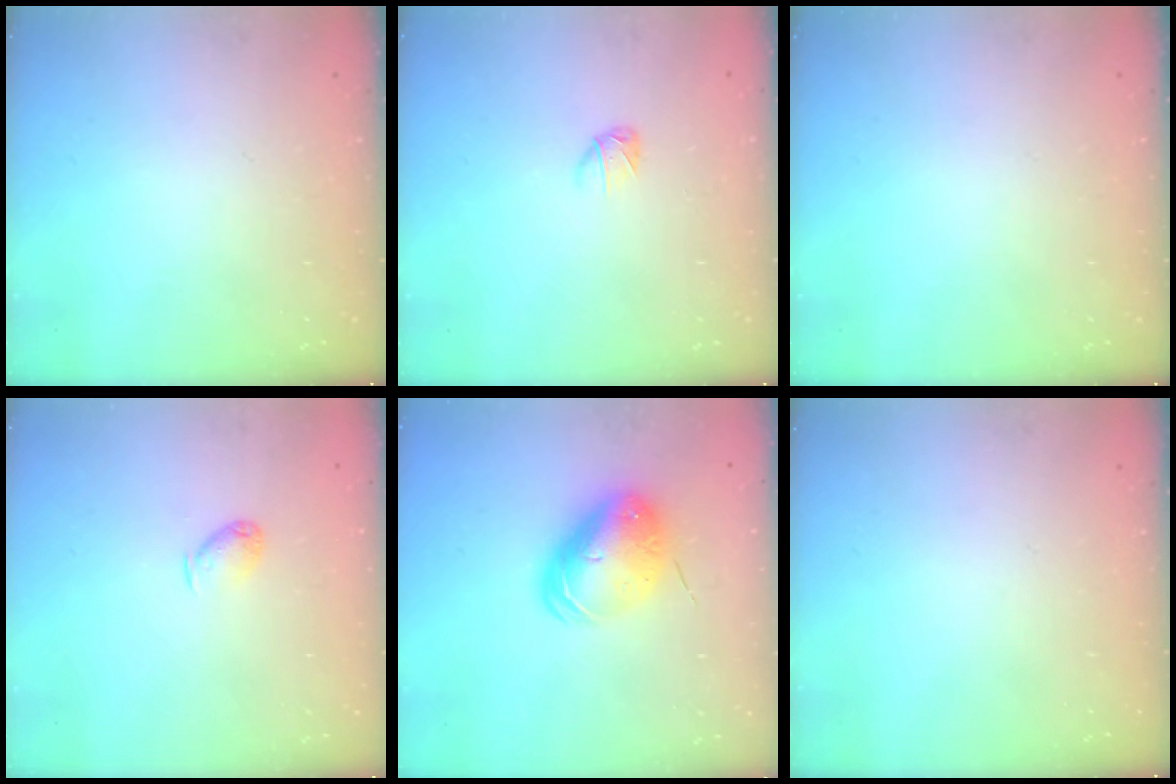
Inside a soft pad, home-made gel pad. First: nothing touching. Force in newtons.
{"total": 3.0, "press": 2.9, "slide": 0.7}
{"total": 0.0}
{"total": 4.8, "press": 4.7, "slide": 0.8}
{"total": 10.8, "press": 10.6, "slide": 2.3}
{"total": 0.0}